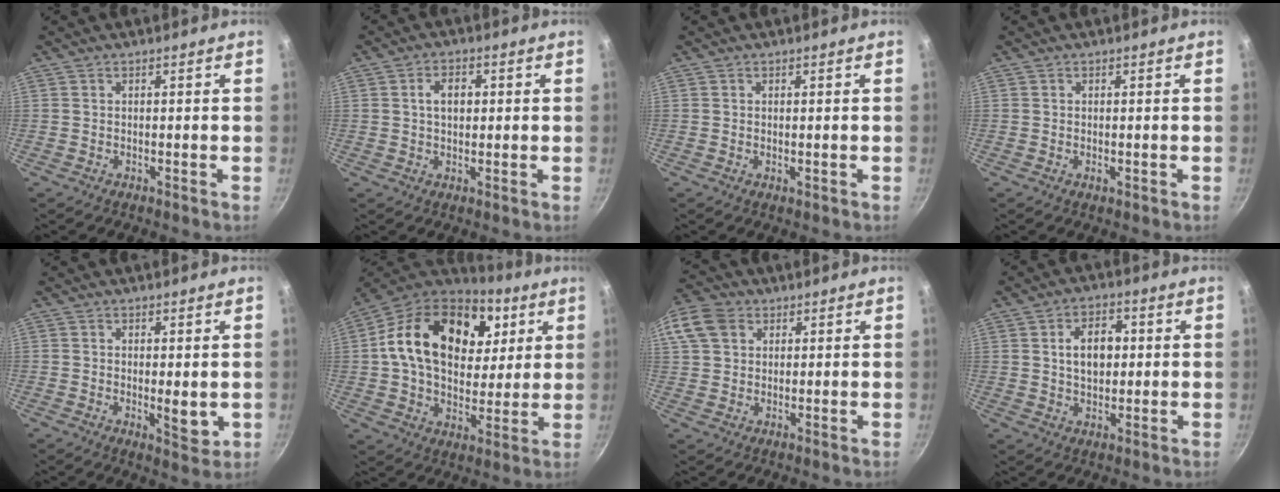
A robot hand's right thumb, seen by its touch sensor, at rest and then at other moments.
{"total": 4.4, "force": [0.7, 3.0, 3.2], "torque": [-0.038, 0.009, 0.010]}
{"total": 0.6, "force": [0.1, 0.3, 0.5], "torque": [-0.008, -0.002, 0.001]}
{"total": 0.9, "force": [-0.2, 0.5, 0.8], "torque": [-0.013, 0.000, -0.003]}
{"total": 4.6, "force": [-0.2, 2.0, 4.1], "torque": [-0.062, -0.017, 0.000]}
{"total": 25.8, "force": [8.2, 17.6, 17.0], "torque": [-0.270, -0.006, 0.128]}
{"total": 13.7, "force": [5.0, 10.8, 6.9], "torque": [-0.161, 0.027, 0.086]}
{"total": 7.9, "force": [1.1, 5.3, 5.7], "torque": [-0.069, 0.007, 0.017]}